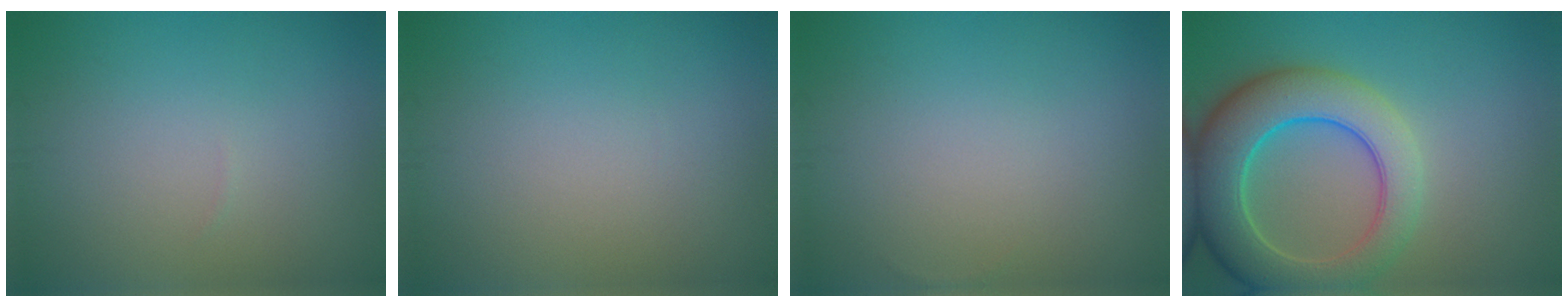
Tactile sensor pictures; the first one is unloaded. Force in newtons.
{"total": 0.0}
{"total": 0.0}
{"total": 8.9, "press": 8.8, "slide": 0.7}